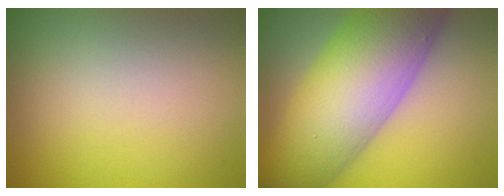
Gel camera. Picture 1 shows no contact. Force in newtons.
{"total": 13.6, "press": 13.6, "slide": 0.5}